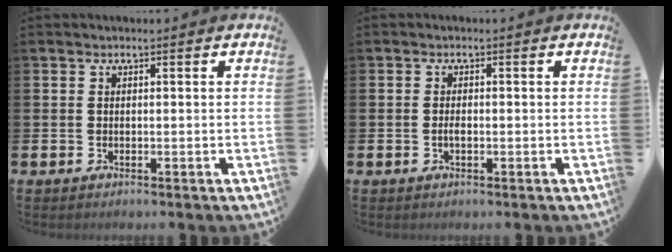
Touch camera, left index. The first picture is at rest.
{"total": 1.1, "force": [-0.3, 0.4, 1.0], "torque": [-0.009, -0.002, -0.007]}